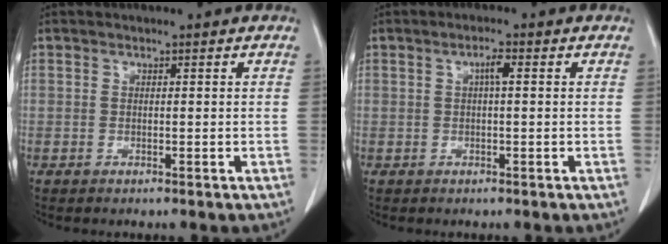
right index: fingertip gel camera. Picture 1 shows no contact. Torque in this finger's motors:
{"motor_torque": [0.36, 0.18, 0.04, 0.01]}